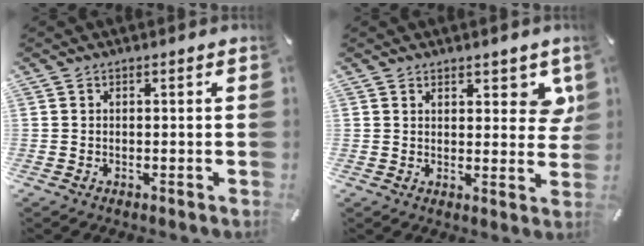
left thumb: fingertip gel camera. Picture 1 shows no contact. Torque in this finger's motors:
{"motor_torque": [0.11, -0.22, 0.22, 0.11, 0.05]}